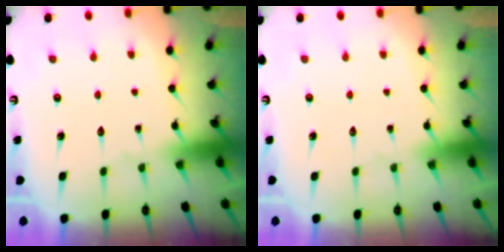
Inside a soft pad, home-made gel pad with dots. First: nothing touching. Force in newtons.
{"total": 0.0}